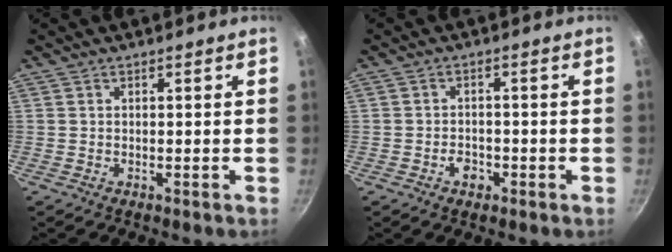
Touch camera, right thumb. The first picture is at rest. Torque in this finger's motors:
{"motor_torque": [1.76, 1.60, -0.03, 0.17, 0.00]}